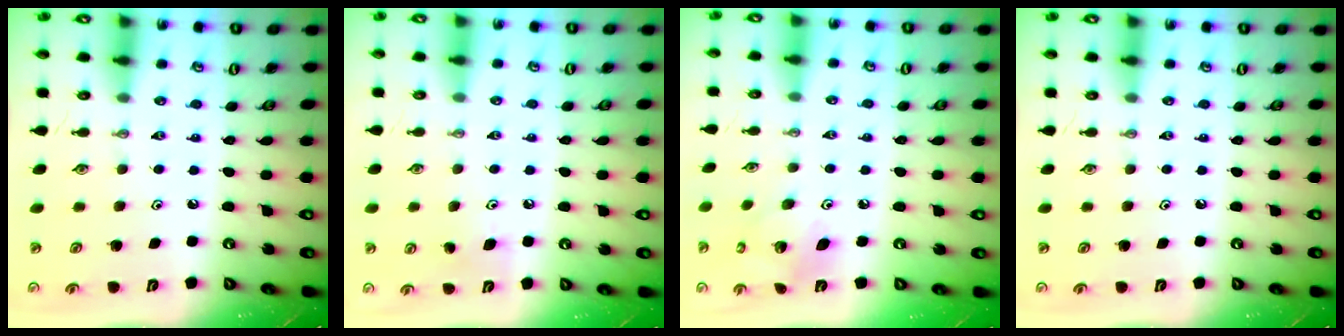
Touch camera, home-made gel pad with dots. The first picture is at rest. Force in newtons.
{"total": 5.5, "press": 5.2, "slide": 1.7}
{"total": 7.8, "press": 7.8, "slide": 0.1}
{"total": 0.0}